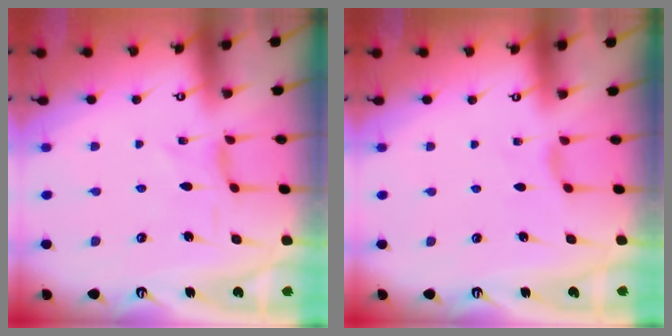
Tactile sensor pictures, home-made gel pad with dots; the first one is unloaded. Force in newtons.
{"total": 2.1, "press": 2.0, "slide": 0.5}